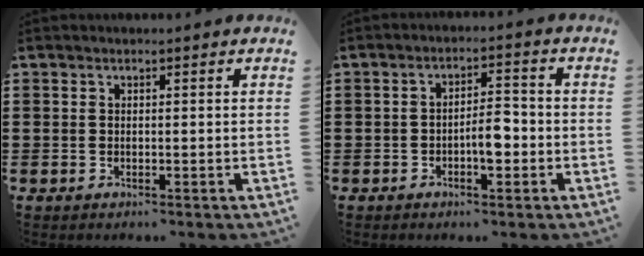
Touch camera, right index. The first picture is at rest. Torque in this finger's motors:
{"motor_torque": [0.29, 0.34, 0.15, 0.05]}